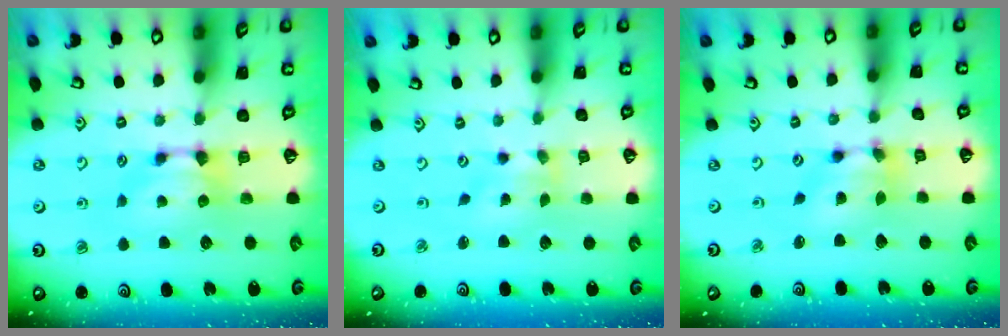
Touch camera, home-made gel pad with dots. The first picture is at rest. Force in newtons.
{"total": 2.2, "press": 2.0, "slide": 1.0}
{"total": 5.3, "press": 4.9, "slide": 1.8}